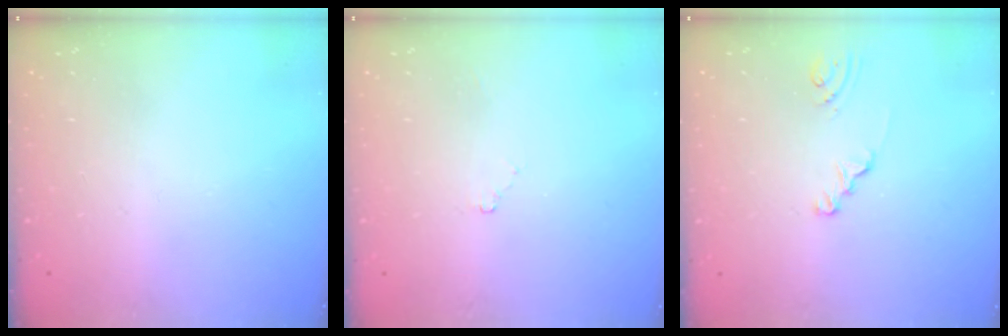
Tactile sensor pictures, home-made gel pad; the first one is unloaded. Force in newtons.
{"total": 1.8, "press": 1.7, "slide": 0.4}
{"total": 1.8, "press": 1.8, "slide": 0.2}